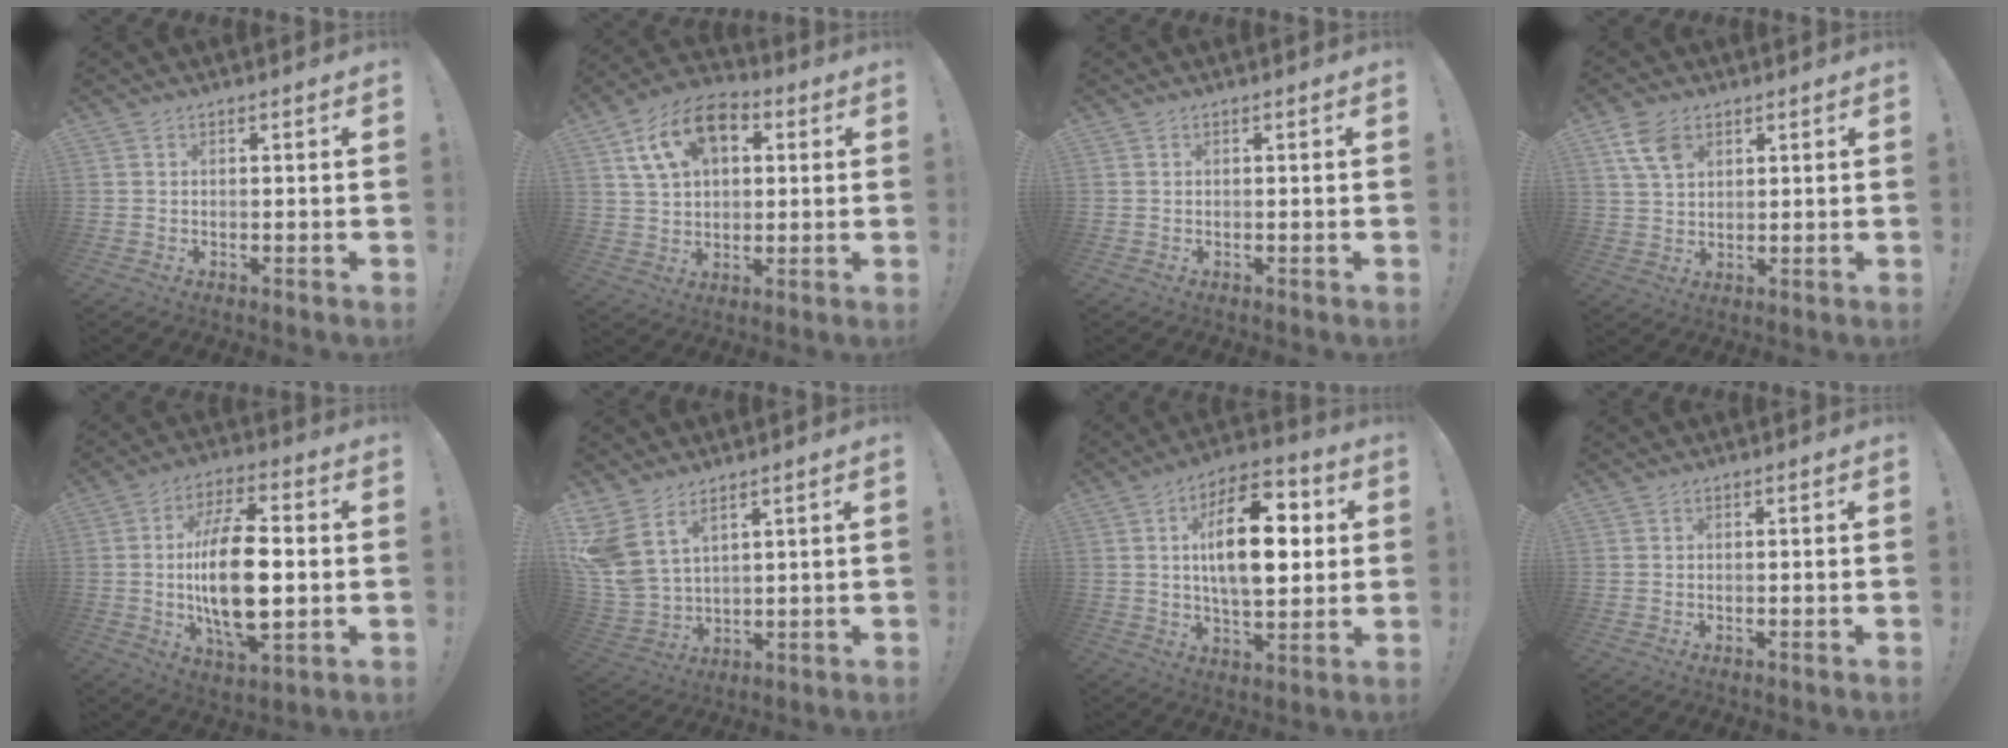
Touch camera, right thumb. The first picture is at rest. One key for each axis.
{"total": 14.7, "fx": 5.9, "fy": 9.9, "fz": 9.1, "tx": -0.145, "ty": -0.012, "tz": 0.115}
{"total": 0.0}
{"total": 7.7, "fx": 3.9, "fy": 5.1, "fz": 4.3, "tx": -0.078, "ty": -0.005, "tz": 0.080}
{"total": 19.1, "fx": -0.6, "fy": 8.8, "fz": 17.0, "tx": -0.321, "ty": -0.007, "tz": -0.015}
{"total": 10.0, "fx": 6.1, "fy": 5.7, "fz": 5.5, "tx": -0.127, "ty": -0.043, "tz": 0.122}
{"total": 19.6, "fx": 3.5, "fy": 9.4, "fz": 16.8, "tx": -0.268, "ty": 0.001, "tz": 0.047}
{"total": 0.0}